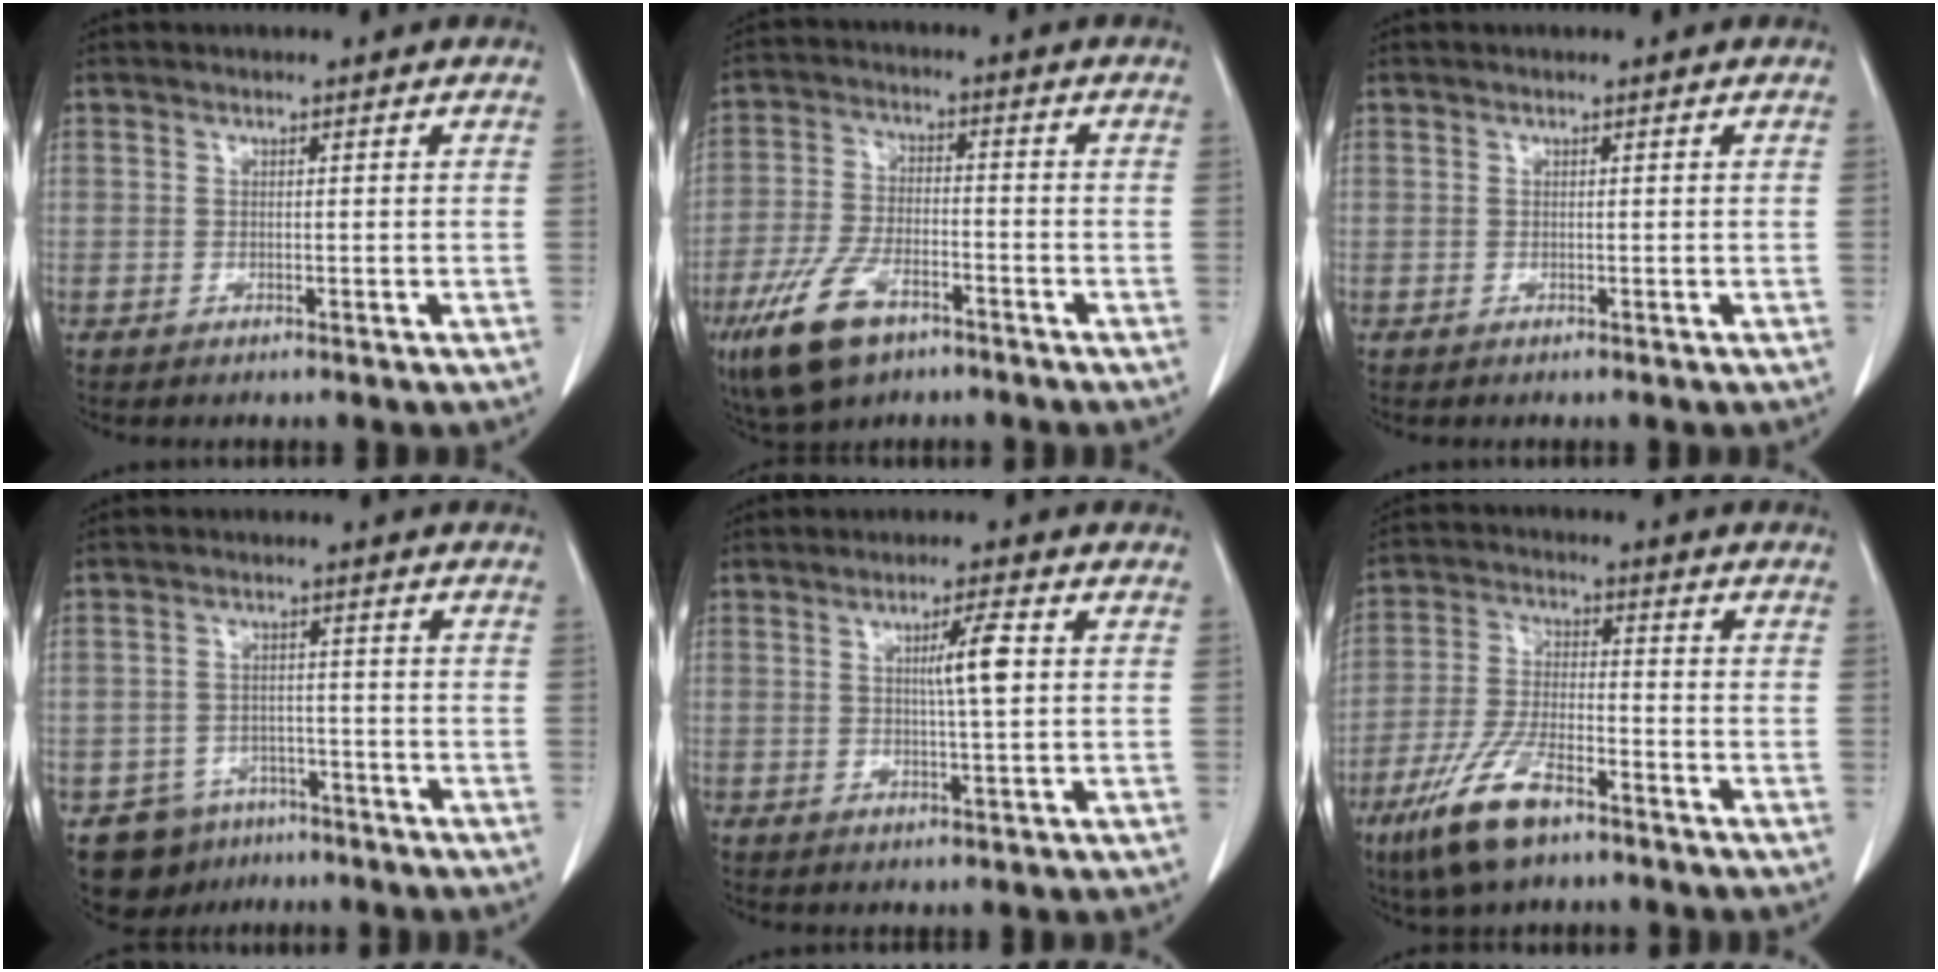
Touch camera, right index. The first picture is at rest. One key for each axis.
{"total": 10.8, "fx": -6.4, "fy": 4.7, "fz": 7.3, "tx": -0.159, "ty": -0.009, "tz": -0.116}
{"total": 0.0}
{"total": 6.9, "fx": -4.7, "fy": 5.0, "fz": 1.0, "tx": -0.012, "ty": 0.011, "tz": -0.066}
{"total": 4.9, "fx": 0.9, "fy": 0.0, "fz": 4.8, "tx": -0.080, "ty": 0.000, "tz": 0.014}
{"total": 10.7, "fx": -6.9, "fy": 3.1, "fz": 7.6, "tx": -0.164, "ty": -0.015, "tz": -0.129}